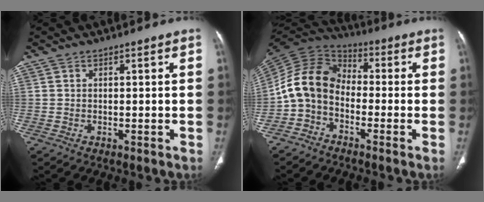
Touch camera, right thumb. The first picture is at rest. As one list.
[{"total": 10.7, "force": [-3.0, 7.8, 6.7], "torque": [-0.124, 0.054, -0.077]}]